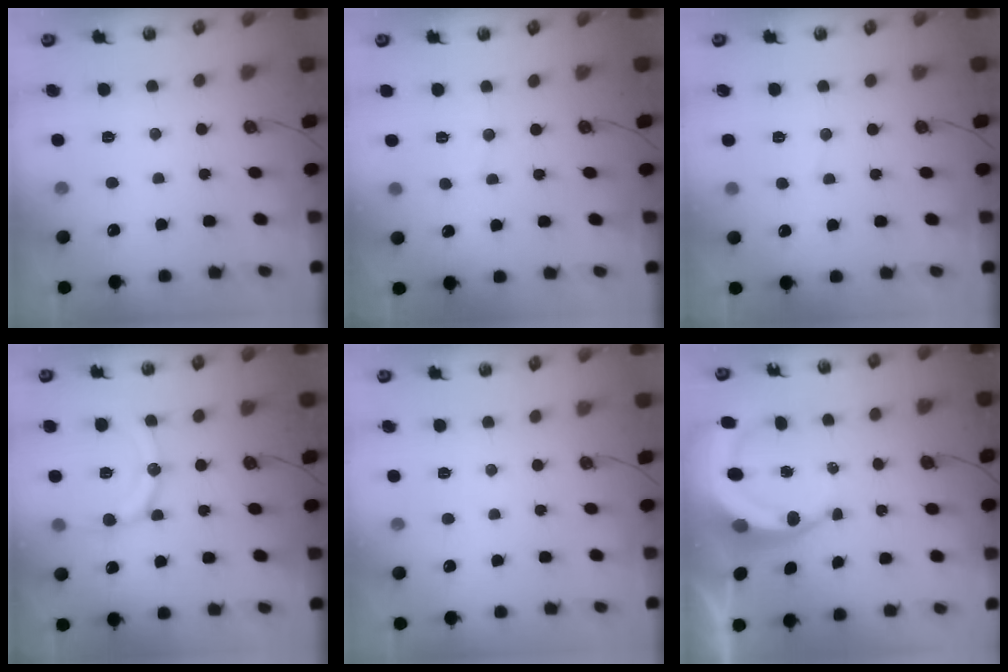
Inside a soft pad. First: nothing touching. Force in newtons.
{"total": 3.4, "press": 3.2, "slide": 1.3}
{"total": 3.9, "press": 3.9, "slide": 0.4}
{"total": 13.8, "press": 13.5, "slide": 2.7}
{"total": 0.0}
{"total": 8.7, "press": 8.6, "slide": 1.3}